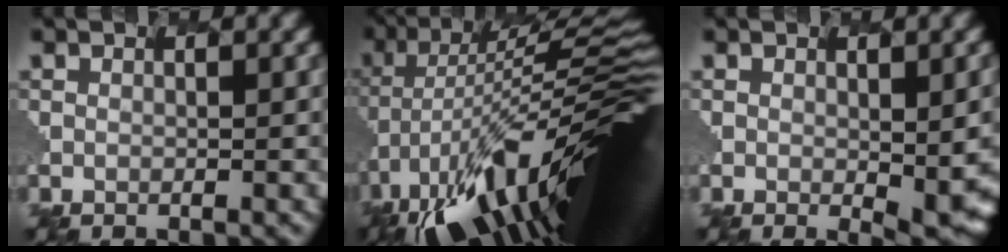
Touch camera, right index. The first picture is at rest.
{"total": 14.5, "force": [-4.9, 5.0, 12.7], "torque": [-0.224, 0.036, -0.097]}
{"total": 4.9, "force": [-1.1, 1.3, 4.6], "torque": [-0.072, -0.016, -0.008]}